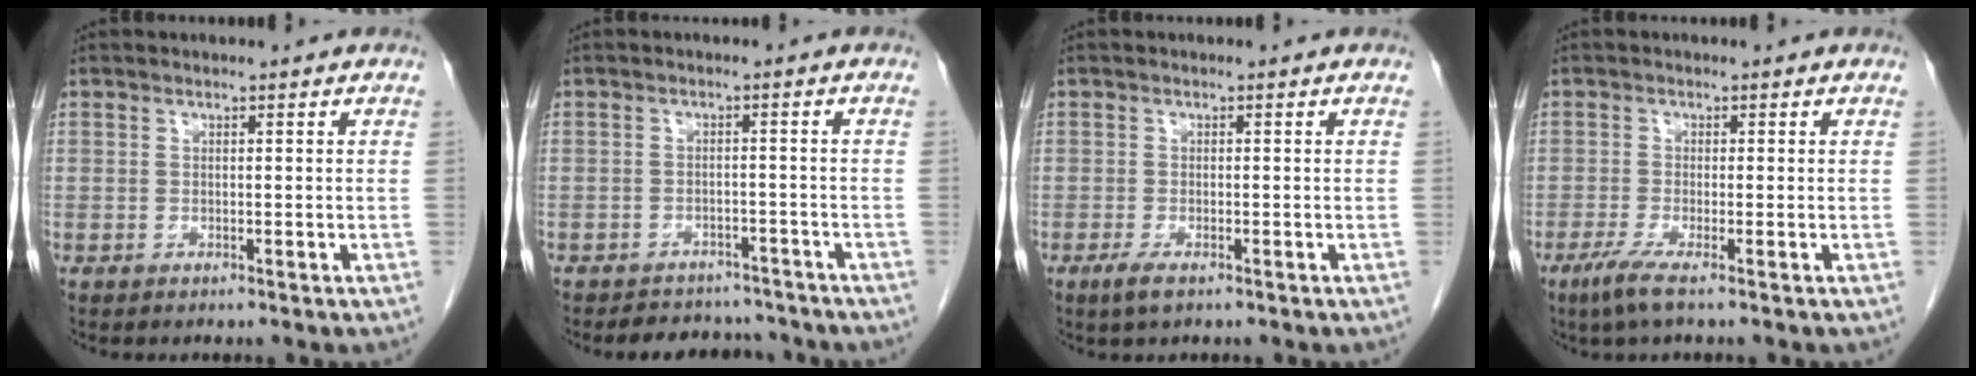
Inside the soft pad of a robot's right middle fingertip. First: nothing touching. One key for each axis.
{"total": 6.9, "fx": -6.4, "fy": 2.4, "fz": 0.7, "tx": 0.000, "ty": 0.008, "tz": -0.080}
{"total": 2.1, "fx": -1.2, "fy": 0.5, "fz": 1.6, "tx": -0.038, "ty": -0.005, "tz": -0.022}
{"total": 3.0, "fx": -1.8, "fy": -0.2, "fz": 2.4, "tx": -0.056, "ty": -0.013, "tz": -0.039}